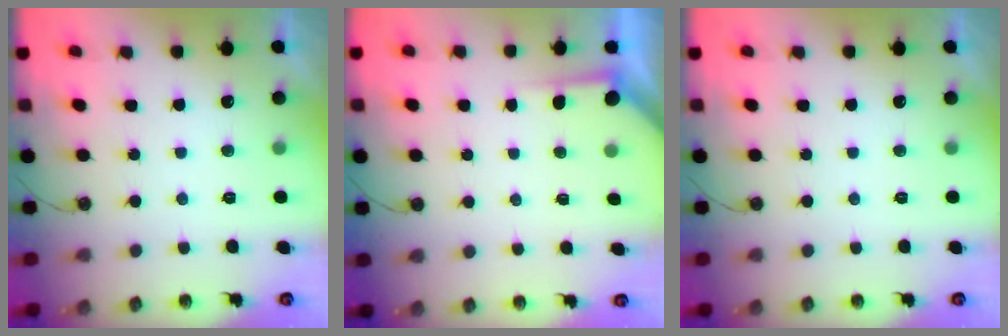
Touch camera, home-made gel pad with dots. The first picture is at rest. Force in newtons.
{"total": 2.5, "press": 2.5, "slide": 0.3}
{"total": 0.0}